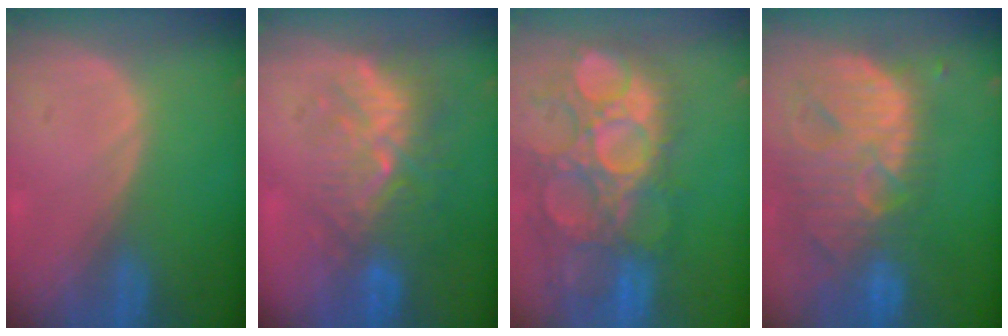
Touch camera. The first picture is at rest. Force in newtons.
{"total": 9.4, "press": 8.7, "slide": 3.5}
{"total": 14.4, "press": 12.7, "slide": 6.8}
{"total": 13.8, "press": 11.6, "slide": 7.4}